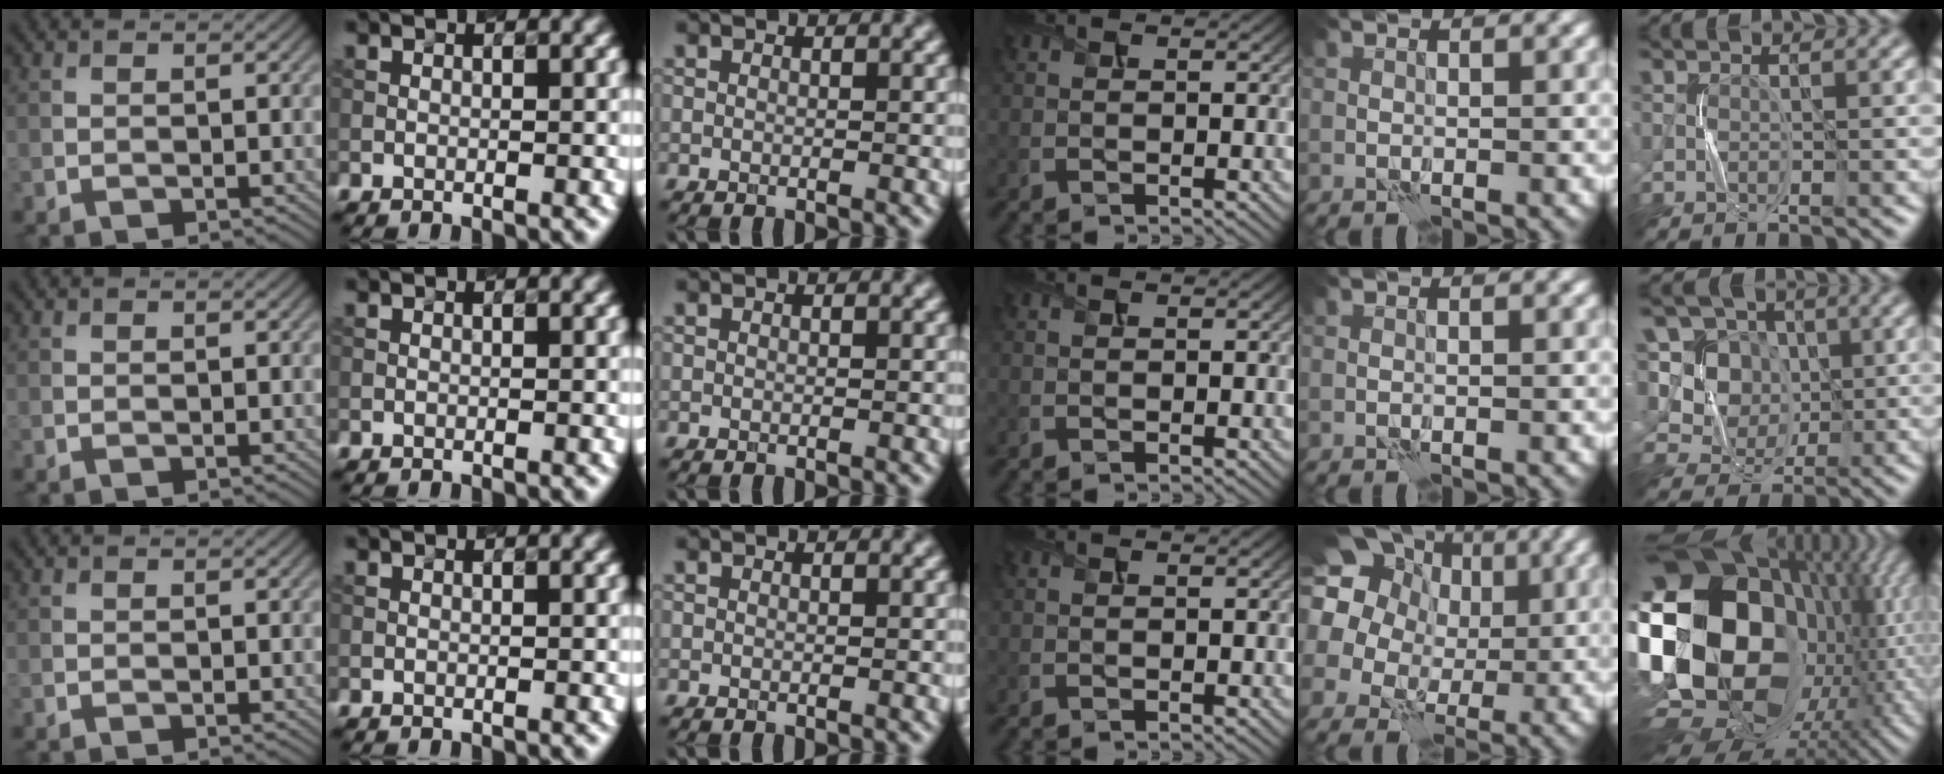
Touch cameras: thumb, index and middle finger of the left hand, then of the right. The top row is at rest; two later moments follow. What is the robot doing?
{"motion": "press", "object": "button"}